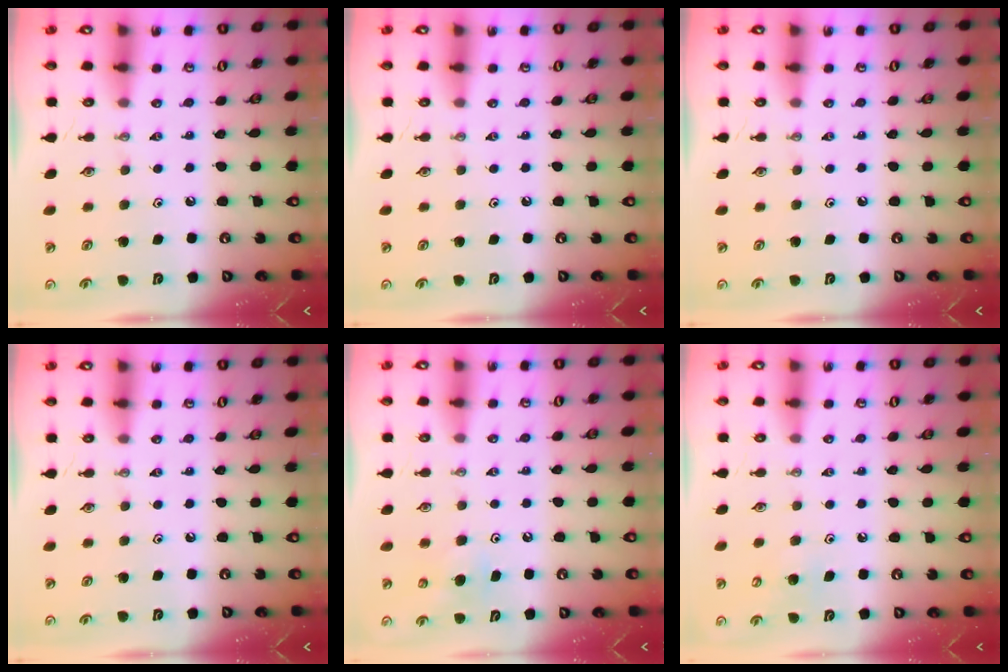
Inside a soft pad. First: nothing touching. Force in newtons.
{"total": 0.0}
{"total": 0.0}
{"total": 0.0}
{"total": 4.9, "press": 4.8, "slide": 0.9}
{"total": 6.2, "press": 6.2, "slide": 0.8}